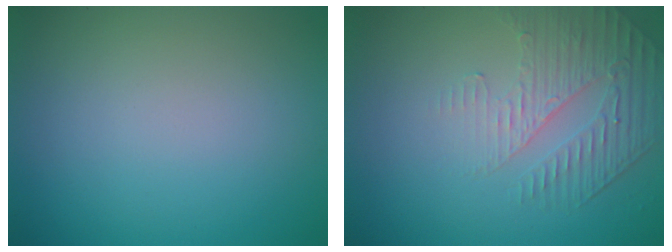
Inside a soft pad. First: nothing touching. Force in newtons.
{"total": 2.2, "press": 1.7, "slide": 1.4}